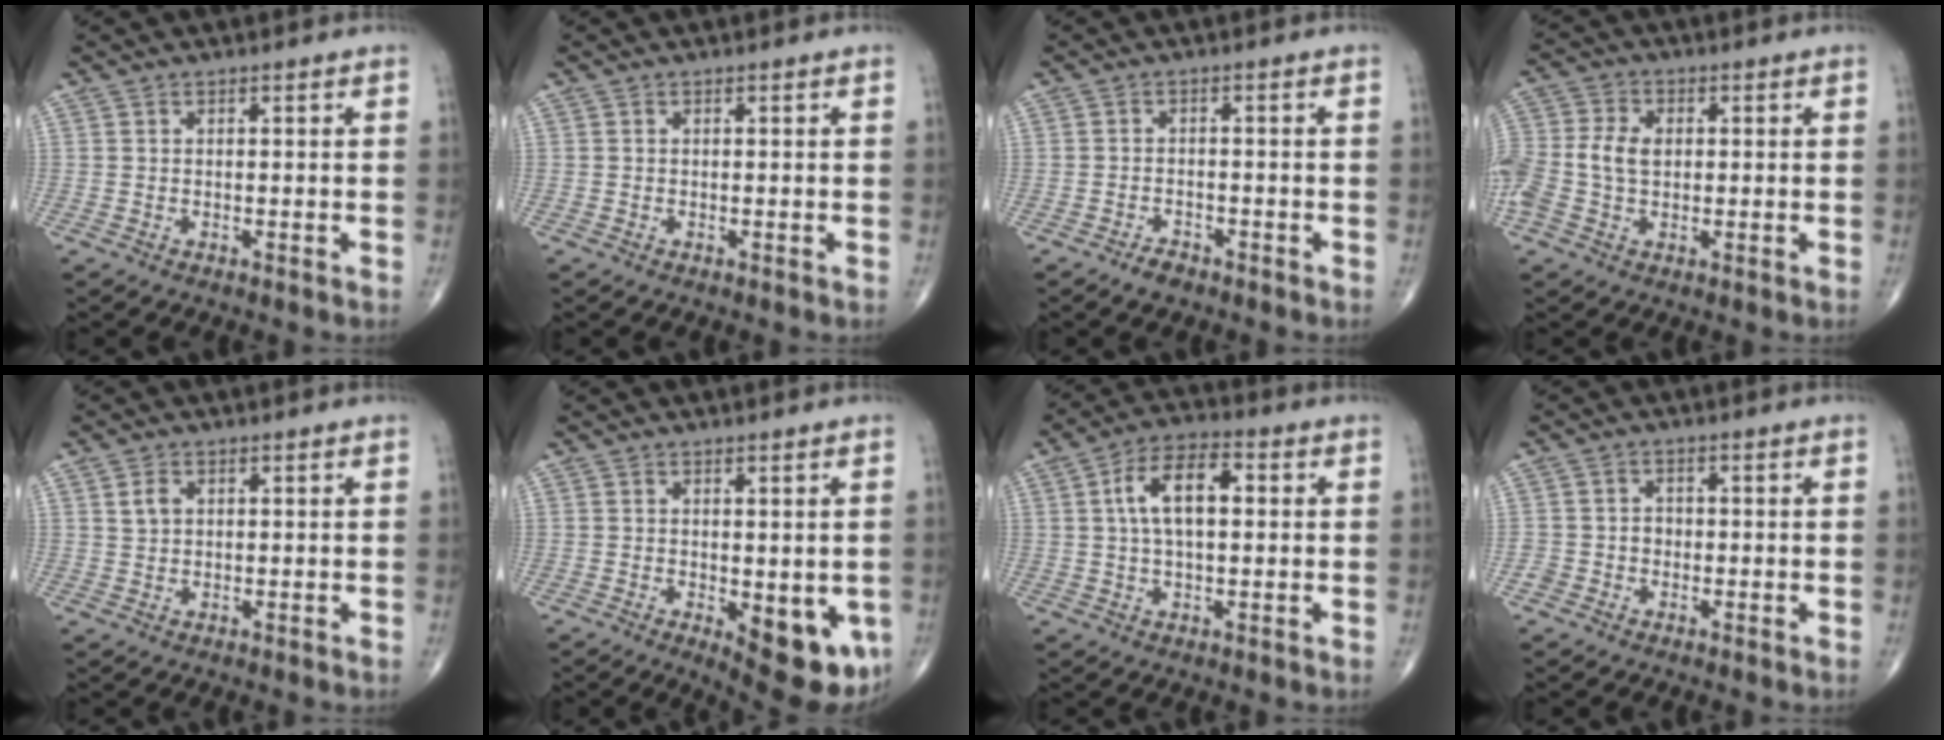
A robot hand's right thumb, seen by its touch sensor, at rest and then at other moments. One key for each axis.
{"total": 0.0}
{"total": 2.6, "fx": -2.0, "fy": 1.3, "fz": 1.0, "tx": -0.019, "ty": 0.007, "tz": -0.031}
{"total": 10.7, "fx": 0.0, "fy": 7.7, "fz": 7.5, "tx": -0.192, "ty": 0.017, "tz": -0.001}
{"total": 2.4, "fx": 0.8, "fy": 1.8, "fz": 1.5, "tx": -0.023, "ty": 0.000, "tz": 0.015}
{"total": 11.6, "fx": -3.3, "fy": 5.1, "fz": 9.9, "tx": -0.105, "ty": -0.016, "tz": -0.029}
{"total": 10.1, "fx": 1.7, "fy": 5.1, "fz": 8.6, "tx": -0.152, "ty": 0.021, "tz": 0.024}
{"total": 3.0, "fx": -1.2, "fy": 2.7, "fz": 0.5, "tx": 0.008, "ty": 0.017, "tz": -0.025}